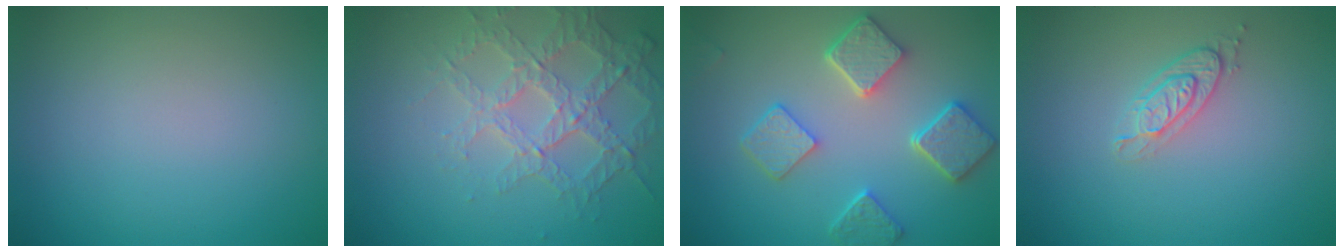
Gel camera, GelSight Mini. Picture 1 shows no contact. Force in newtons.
{"total": 3.7, "press": 3.5, "slide": 1.2}
{"total": 5.5, "press": 4.4, "slide": 3.2}
{"total": 2.1, "press": 1.9, "slide": 0.9}